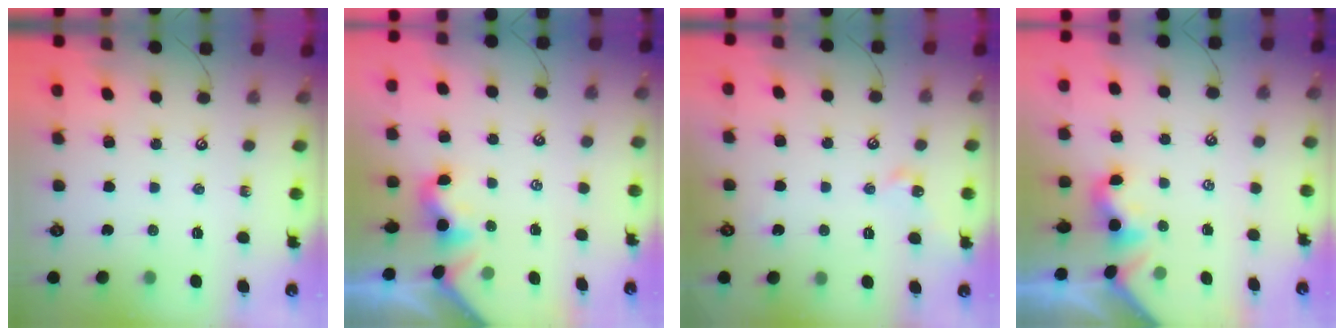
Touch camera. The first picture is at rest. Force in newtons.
{"total": 2.0, "press": 2.0, "slide": 0.5}
{"total": 1.9, "press": 1.9, "slide": 0.1}
{"total": 1.9, "press": 1.8, "slide": 0.5}